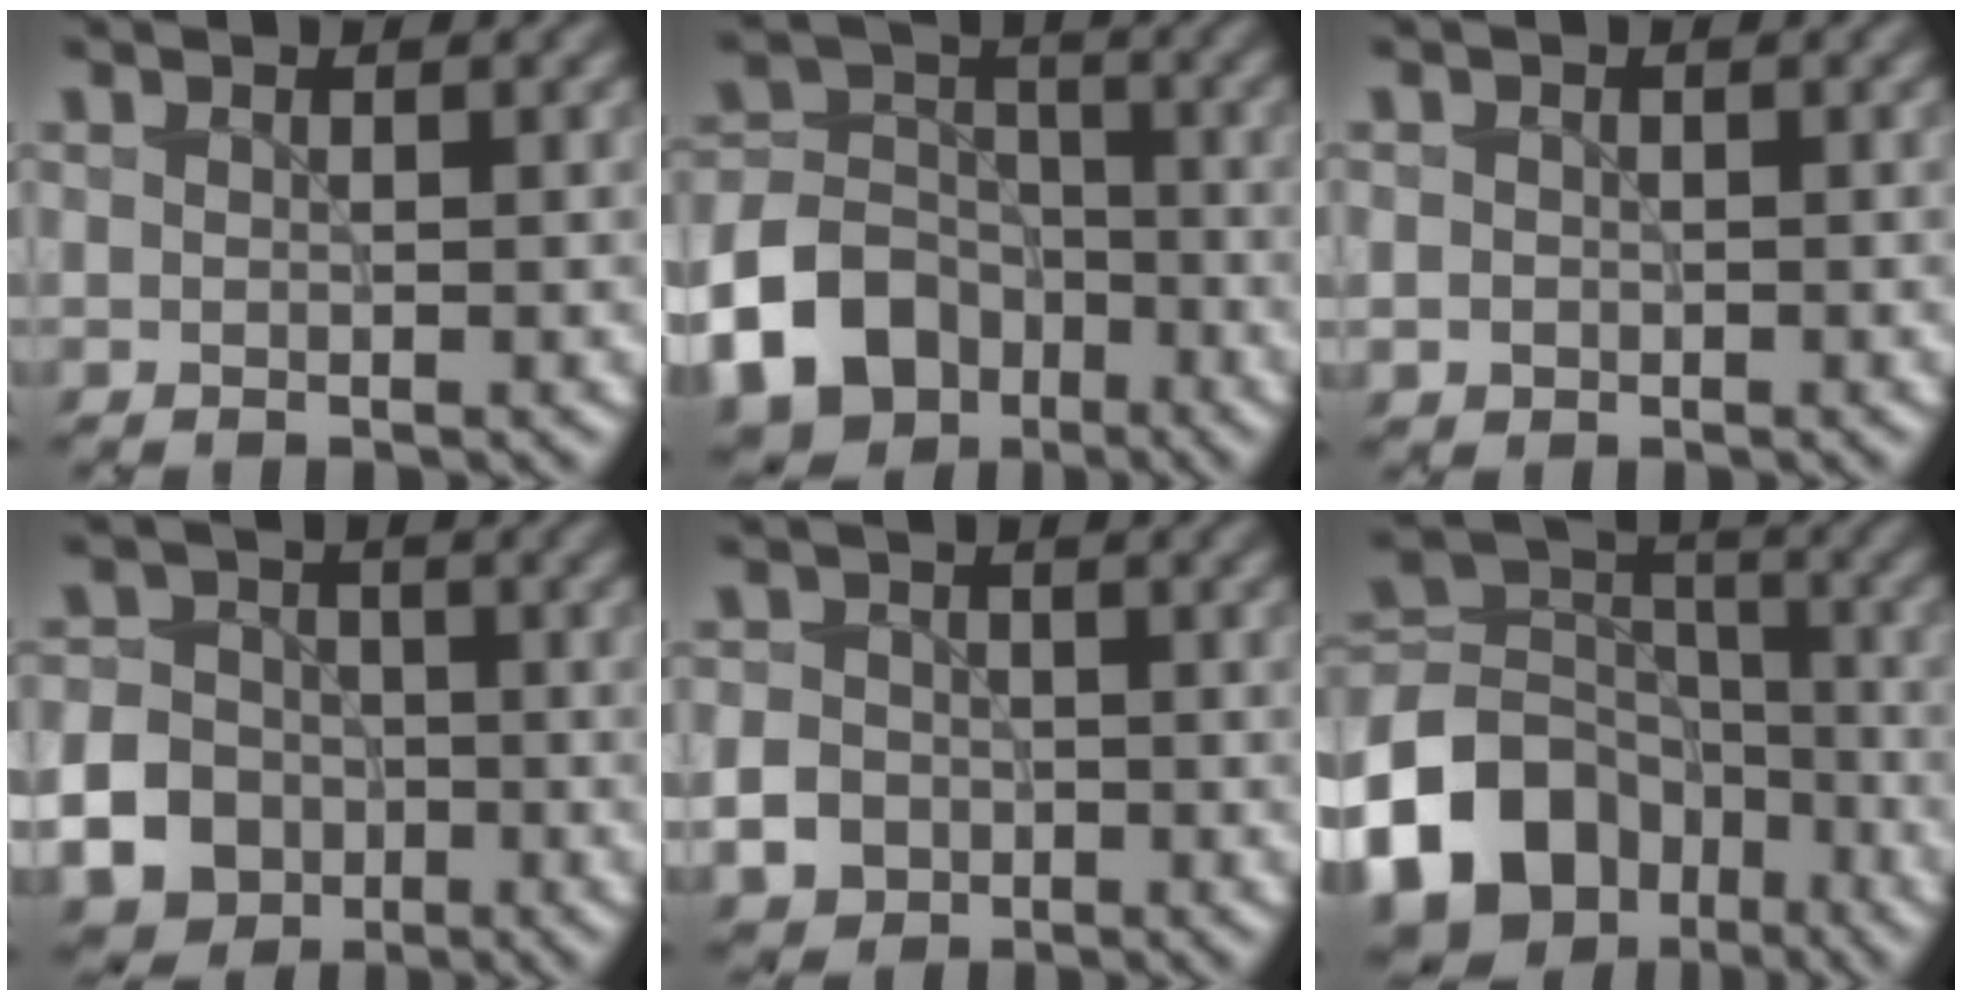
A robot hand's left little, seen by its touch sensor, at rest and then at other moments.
{"total": 13.0, "force": [-6.9, 10.1, 4.5], "torque": [-0.099, -0.037, -0.142]}
{"total": 1.1, "force": [-0.2, 1.0, 0.3], "torque": [0.002, -0.005, -0.002]}
{"total": 17.3, "force": [-7.0, 15.5, 3.4], "torque": [-0.108, -0.053, -0.147]}
{"total": 4.7, "force": [-1.7, 4.1, 1.5], "torque": [-0.013, -0.010, -0.042]}
{"total": 14.2, "force": [-7.7, 10.2, 6.2], "torque": [-0.145, 0.003, -0.141]}